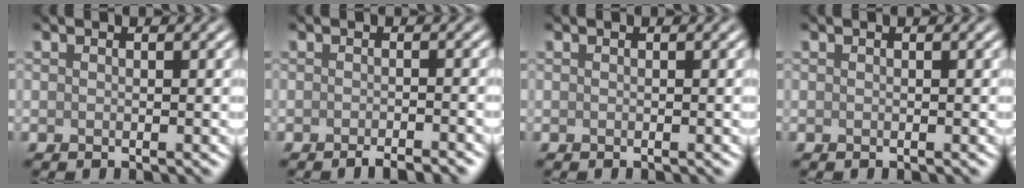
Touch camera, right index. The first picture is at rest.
{"total": 2.1, "force": [-1.7, 0.3, 1.2], "torque": [-0.005, 0.001, -0.027]}
{"total": 0.0}
{"total": 0.0}